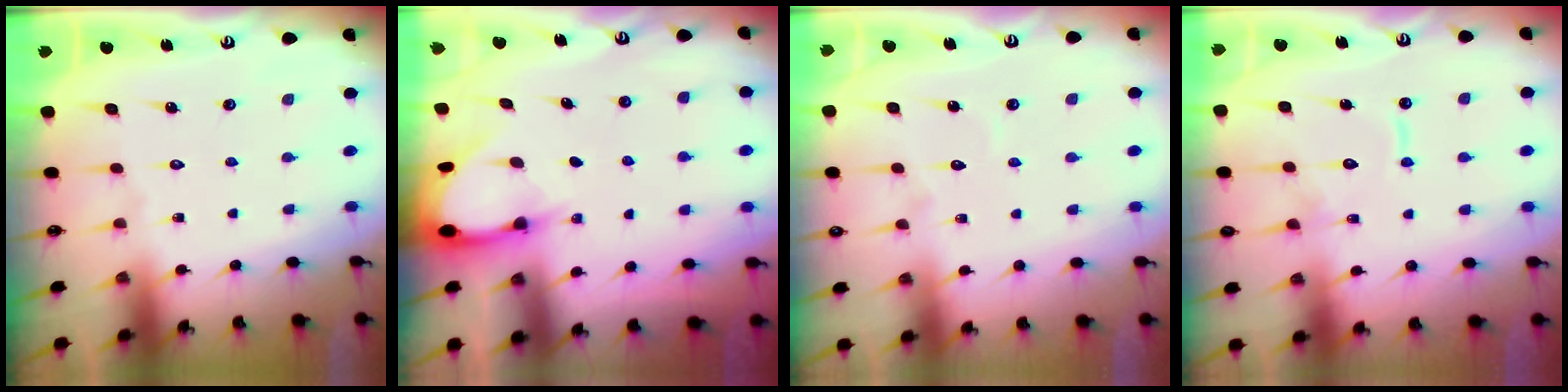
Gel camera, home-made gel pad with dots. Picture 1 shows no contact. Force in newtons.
{"total": 2.9, "press": 2.9, "slide": 0.3}
{"total": 3.2, "press": 3.2, "slide": 0.2}
{"total": 10.2, "press": 10.1, "slide": 1.0}